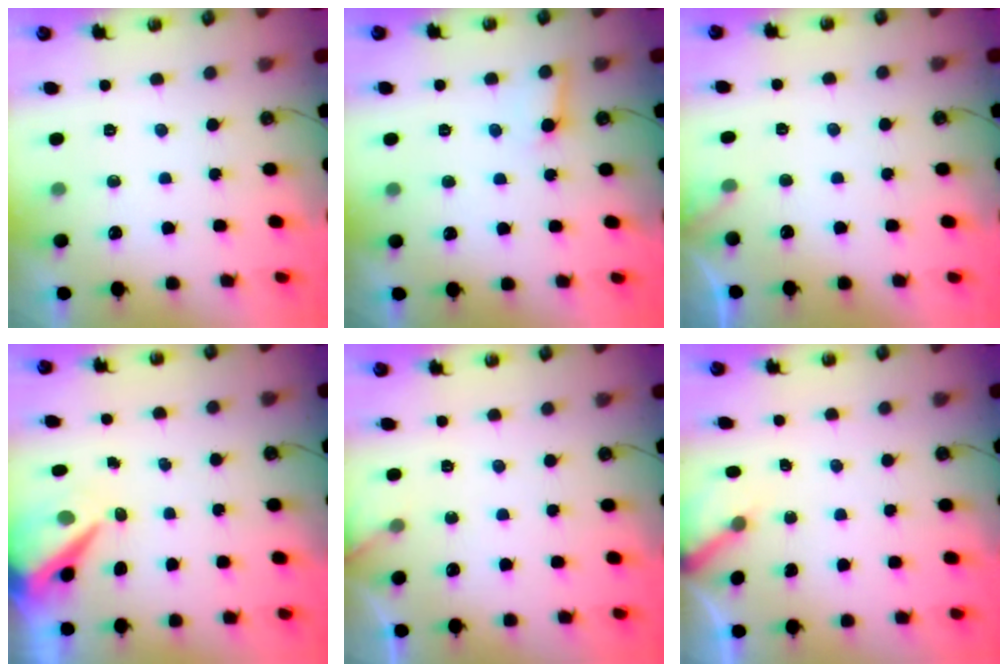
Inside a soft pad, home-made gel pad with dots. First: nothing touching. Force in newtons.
{"total": 4.7, "press": 4.7, "slide": 0.4}
{"total": 4.3, "press": 4.3, "slide": 0.3}
{"total": 7.4, "press": 7.4, "slide": 1.0}
{"total": 2.5, "press": 2.5, "slide": 0.3}
{"total": 2.5, "press": 2.5, "slide": 0.3}